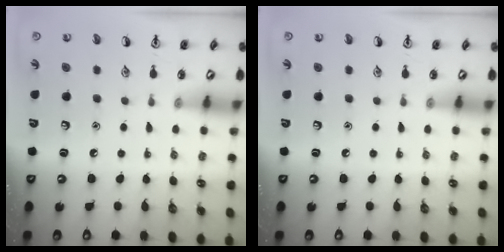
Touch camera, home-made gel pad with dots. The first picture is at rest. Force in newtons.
{"total": 0.0}